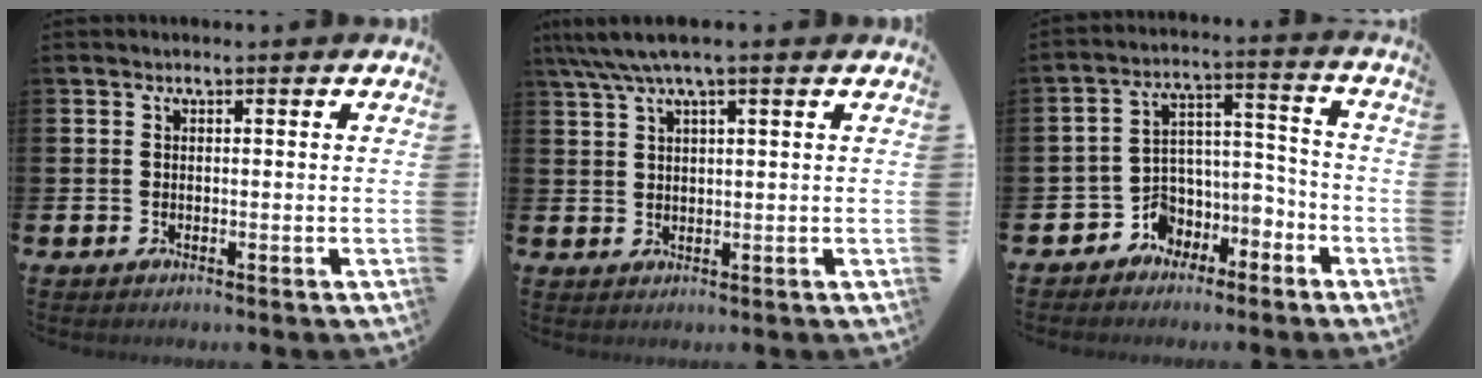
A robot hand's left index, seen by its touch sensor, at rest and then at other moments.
{"total": 4.4, "force": [3.1, 0.6, 3.0], "torque": [-0.065, -0.001, 0.057]}
{"total": 4.9, "force": [-2.2, 4.3, 0.9], "torque": [-0.039, -0.011, -0.045]}